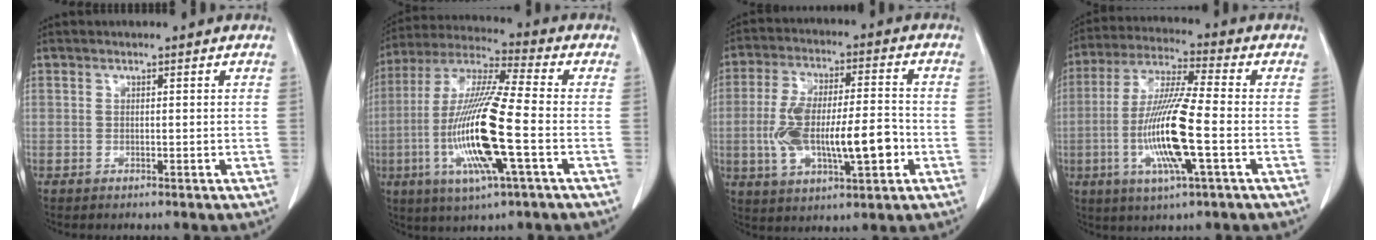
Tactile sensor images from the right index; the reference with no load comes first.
{"total": 17.1, "force": [-4.0, 1.1, 16.6], "torque": [-0.345, -0.013, -0.077]}
{"total": 14.1, "force": [-2.8, 4.3, 13.1], "torque": [-0.248, 0.014, -0.038]}
{"total": 13.8, "force": [-3.1, 0.7, 13.5], "torque": [-0.271, -0.012, -0.061]}